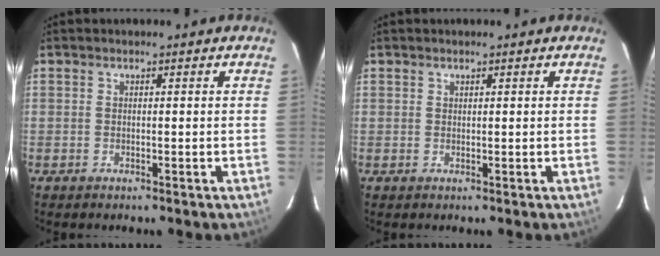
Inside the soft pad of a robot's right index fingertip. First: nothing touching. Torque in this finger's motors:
{"motor_torque": [-0.57, 0.14, -0.73, -0.21]}